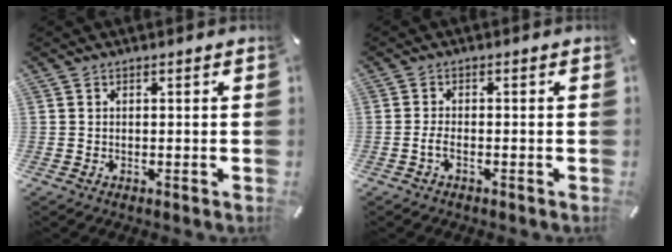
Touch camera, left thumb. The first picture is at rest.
{"total": 2.4, "force": [-1.1, 0.9, 1.9], "torque": [-0.040, 0.002, -0.022]}